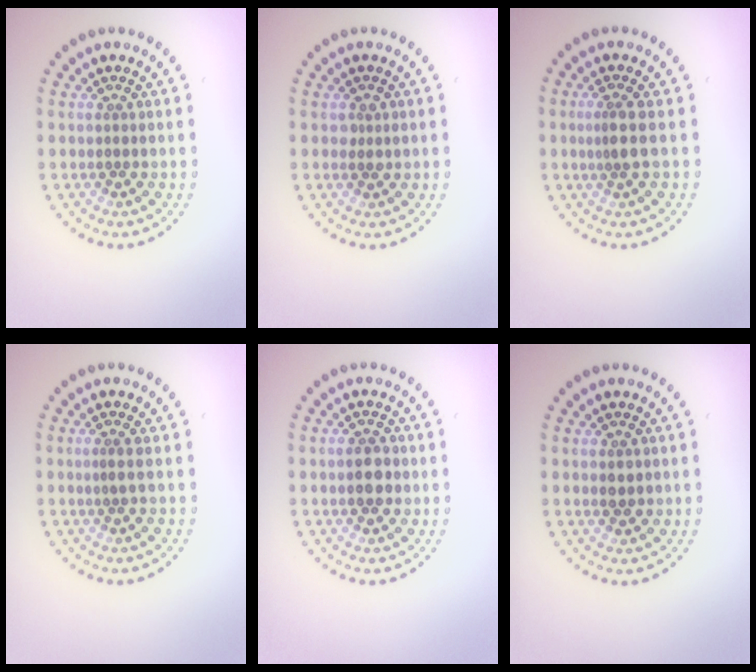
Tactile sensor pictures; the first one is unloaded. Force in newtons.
{"total": 0.7, "press": 0.6, "slide": 0.1}
{"total": 1.9, "press": 1.4, "slide": 1.3}
{"total": 0.8, "press": 0.4, "slide": 0.6}
{"total": 2.2, "press": 2.2, "slide": 0.1}
{"total": 1.4, "press": 1.4, "slide": 0.0}